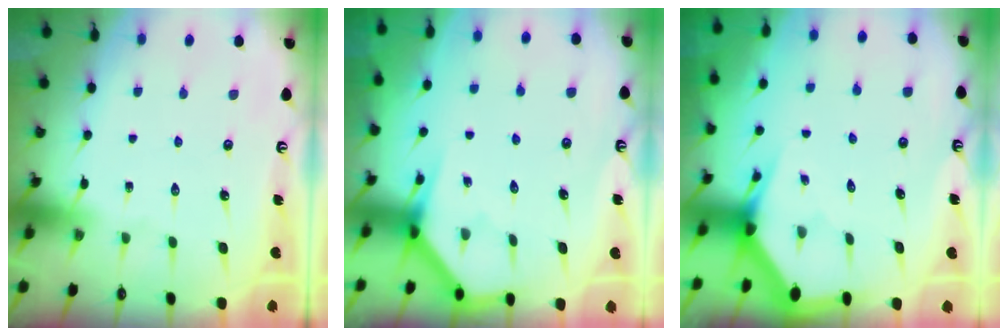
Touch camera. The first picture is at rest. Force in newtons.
{"total": 3.8, "press": 3.8, "slide": 0.2}
{"total": 3.8, "press": 3.7, "slide": 0.3}